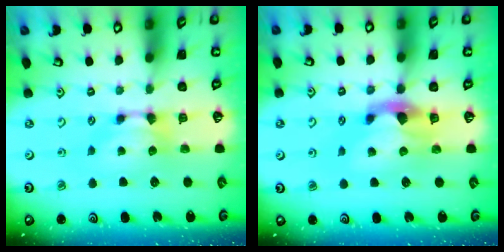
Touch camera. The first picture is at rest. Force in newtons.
{"total": 2.7, "press": 2.4, "slide": 1.3}